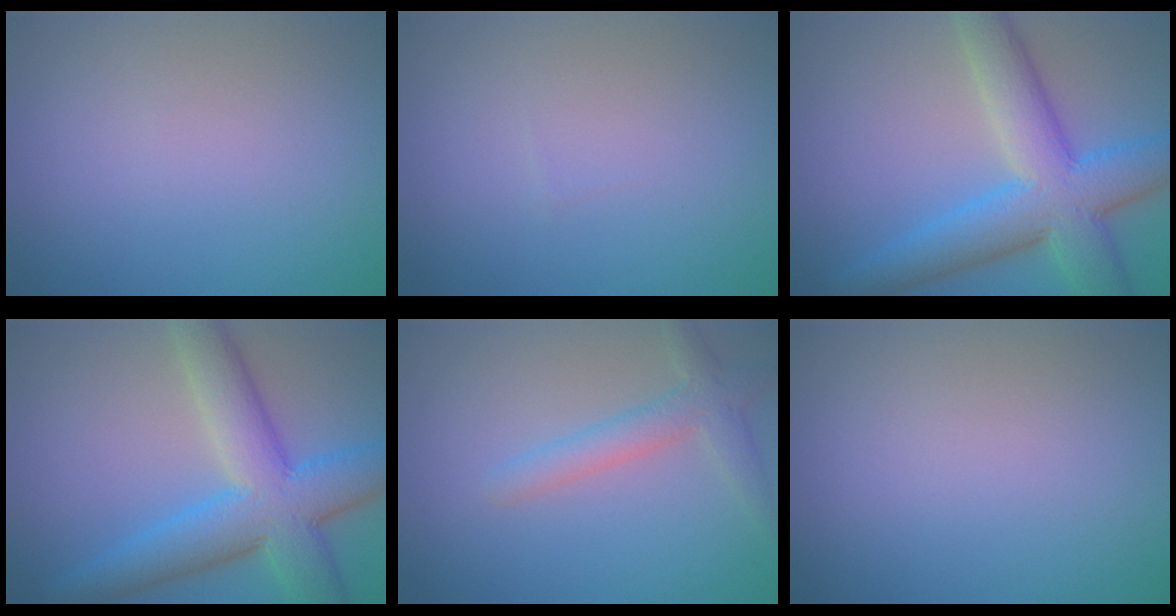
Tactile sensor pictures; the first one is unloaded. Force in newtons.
{"total": 0.0}
{"total": 8.7, "press": 8.6, "slide": 0.2}
{"total": 8.7, "press": 8.6, "slide": 0.2}
{"total": 2.8, "press": 2.8, "slide": 0.3}
{"total": 0.0}